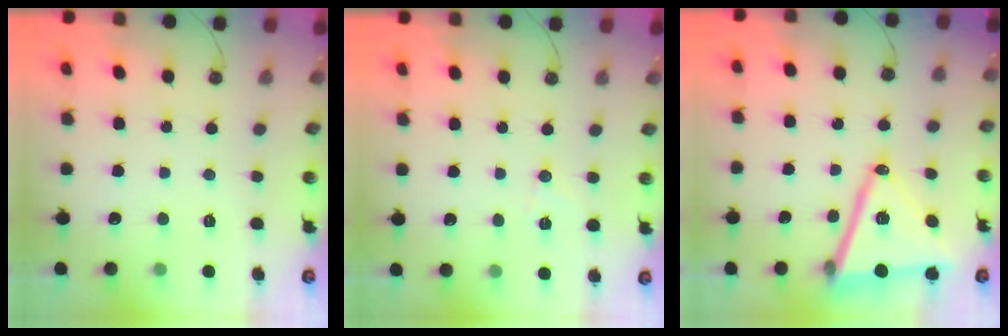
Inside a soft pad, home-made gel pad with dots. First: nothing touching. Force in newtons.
{"total": 4.8, "press": 4.7, "slide": 1.0}
{"total": 15.7, "press": 15.3, "slide": 3.8}